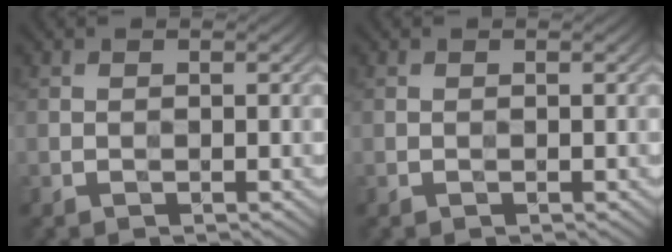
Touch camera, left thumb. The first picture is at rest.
{"total": 0.0}